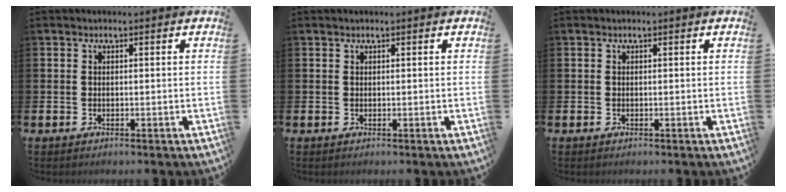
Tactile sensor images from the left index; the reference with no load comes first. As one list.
[{"total": 0.0}, {"total": 0.0}]